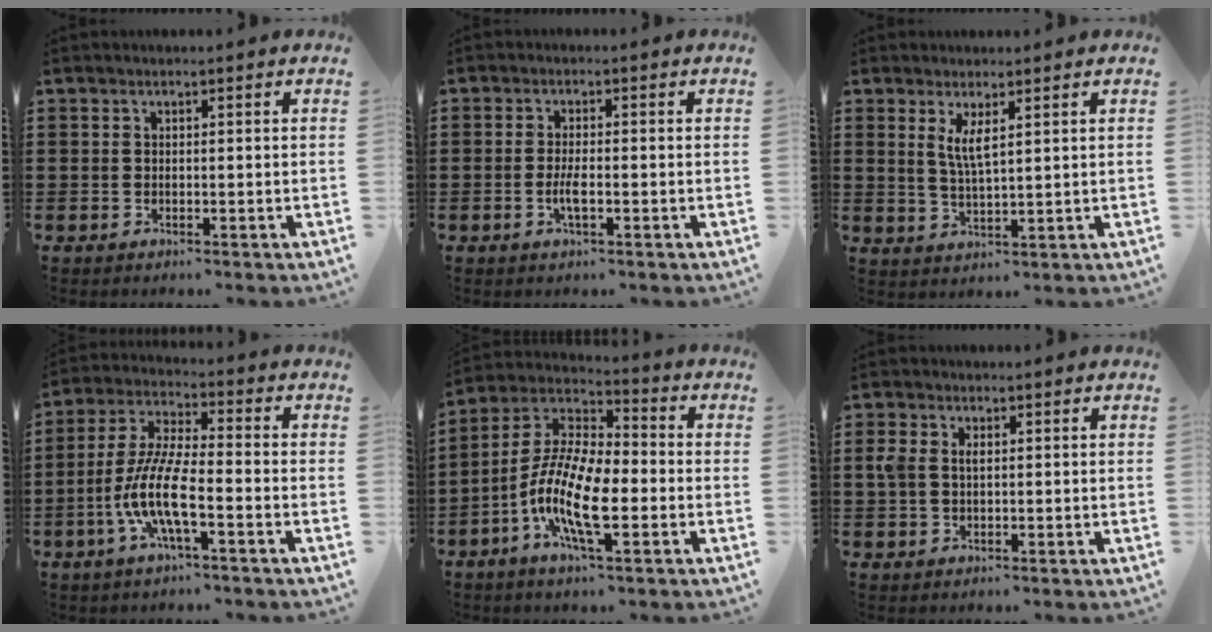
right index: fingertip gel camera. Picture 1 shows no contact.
{"total": 2.9, "force": [-0.9, 0.6, 2.7], "torque": [-0.055, -0.004, -0.018]}
{"total": 3.5, "force": [1.6, 0.6, 3.1], "torque": [-0.067, 0.000, 0.027]}
{"total": 9.2, "force": [-3.6, 1.8, 8.3], "torque": [-0.200, -0.018, -0.077]}
{"total": 12.5, "force": [-4.2, 4.4, 11.0], "torque": [-0.260, -0.017, -0.088]}
{"total": 2.6, "force": [0.5, 1.6, 1.9], "torque": [-0.049, 0.006, 0.006]}